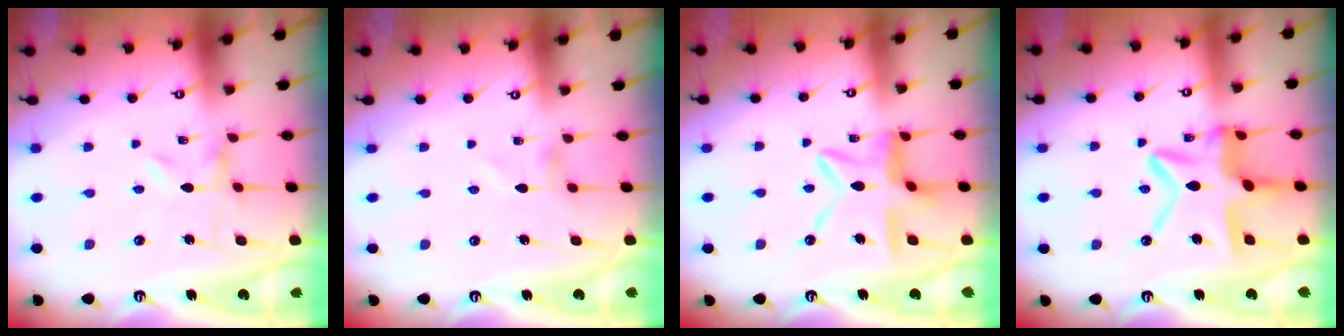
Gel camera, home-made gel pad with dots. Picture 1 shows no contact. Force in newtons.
{"total": 0.8, "press": 0.7, "slide": 0.2}
{"total": 11.6, "press": 11.5, "slide": 1.2}
{"total": 15.6, "press": 15.5, "slide": 1.4}